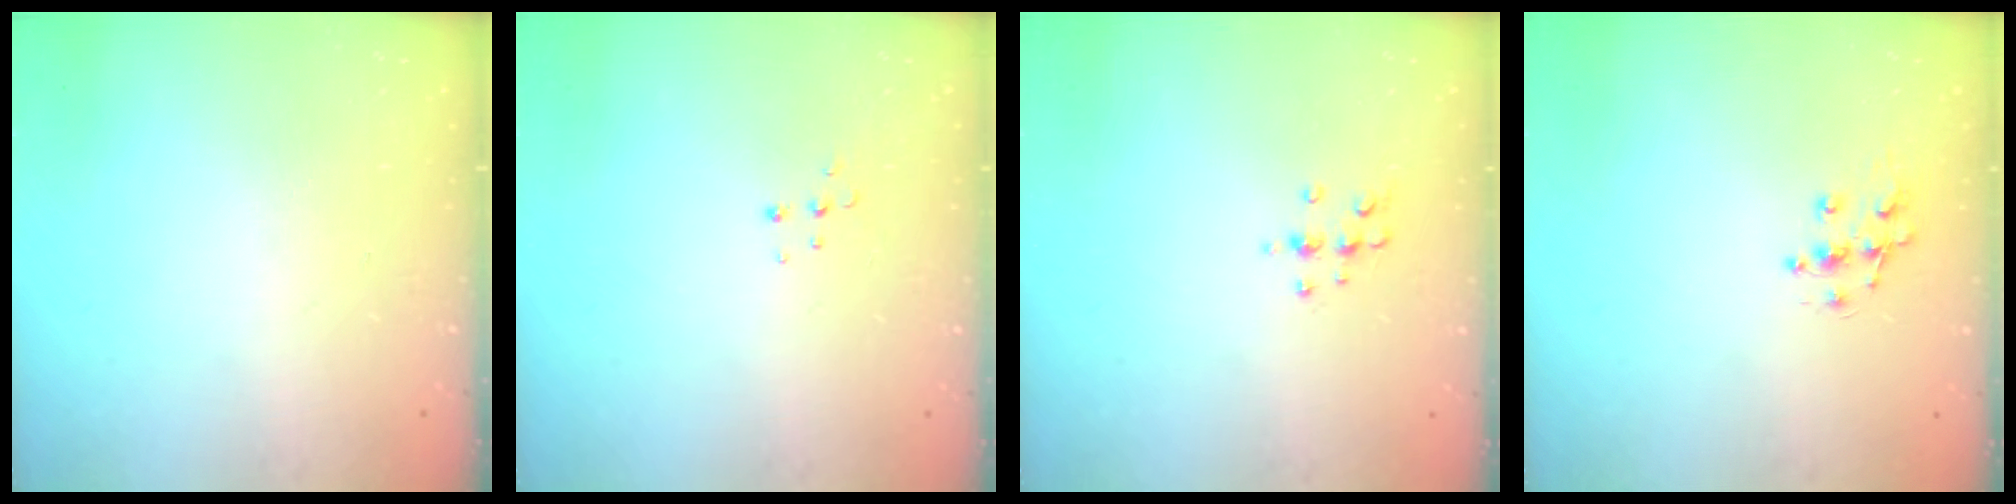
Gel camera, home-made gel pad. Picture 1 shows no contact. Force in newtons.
{"total": 5.1, "press": 5.0, "slide": 0.4}
{"total": 5.7, "press": 5.7, "slide": 0.8}
{"total": 8.5, "press": 8.4, "slide": 0.6}